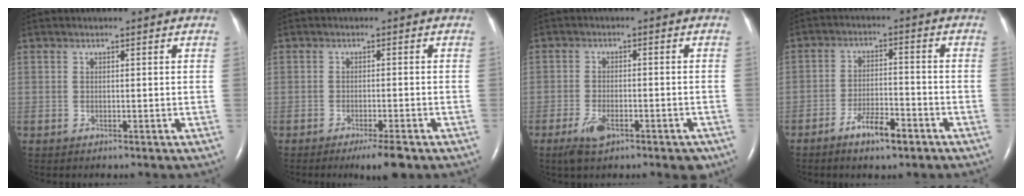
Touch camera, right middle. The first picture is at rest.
{"total": 4.0, "force": [-2.8, 0.2, 2.9], "torque": [-0.045, -0.010, -0.041]}
{"total": 6.4, "force": [-3.8, 2.2, 4.7], "torque": [-0.079, -0.009, -0.058]}
{"total": 6.0, "force": [-3.9, 1.6, 4.2], "torque": [-0.080, 0.000, -0.065]}